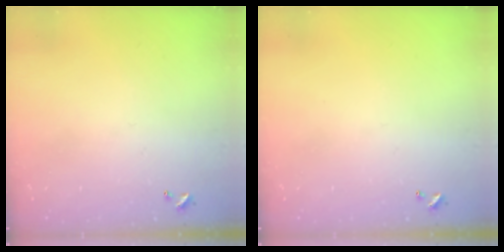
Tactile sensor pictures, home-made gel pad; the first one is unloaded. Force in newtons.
{"total": 0.0}